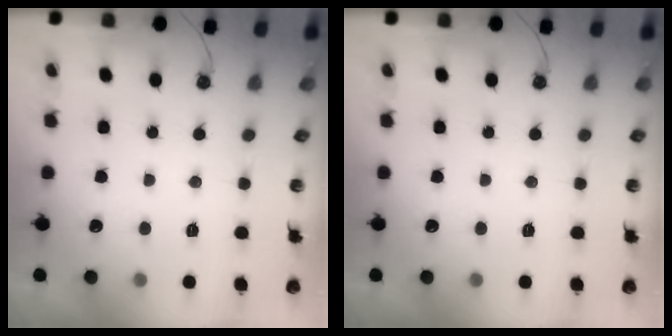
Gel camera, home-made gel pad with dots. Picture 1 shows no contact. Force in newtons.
{"total": 0.0}